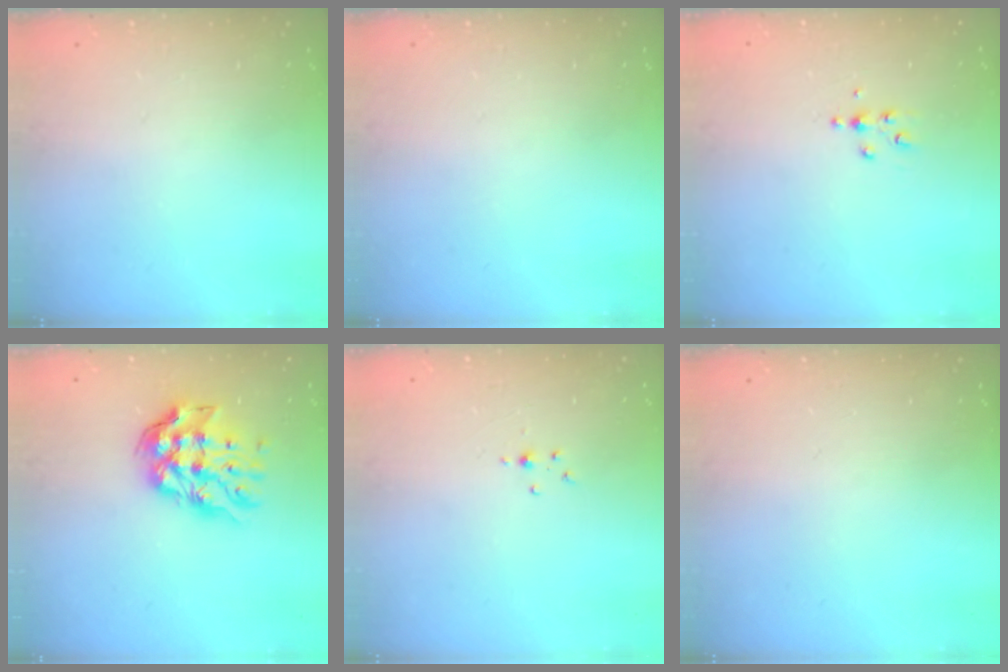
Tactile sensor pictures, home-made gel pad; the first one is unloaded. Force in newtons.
{"total": 0.0}
{"total": 3.7, "press": 3.7, "slide": 0.6}
{"total": 11.3, "press": 11.2, "slide": 1.3}
{"total": 3.2, "press": 3.0, "slide": 1.1}
{"total": 0.0}